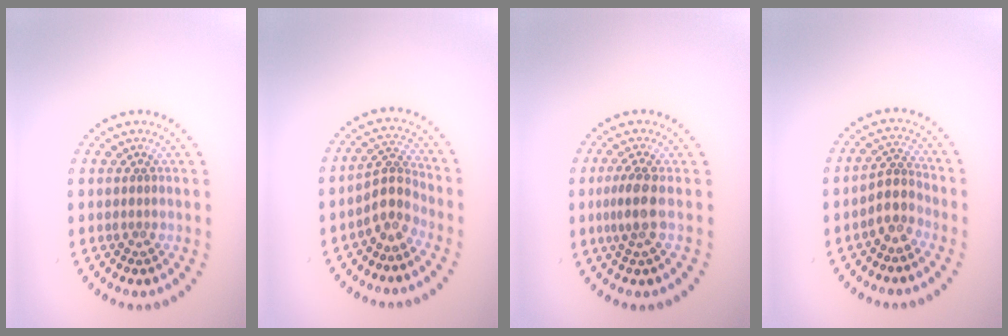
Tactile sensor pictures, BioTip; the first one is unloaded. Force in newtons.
{"total": 3.0, "press": 2.2, "slide": 2.0}
{"total": 2.1, "press": 1.7, "slide": 1.1}
{"total": 2.5, "press": 1.9, "slide": 1.6}